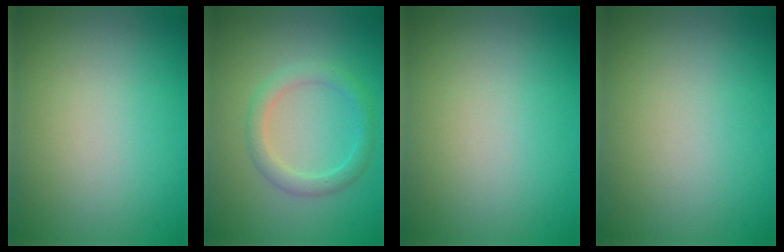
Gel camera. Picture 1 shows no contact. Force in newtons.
{"total": 2.4, "press": 2.3, "slide": 0.1}
{"total": 0.0}
{"total": 0.0}